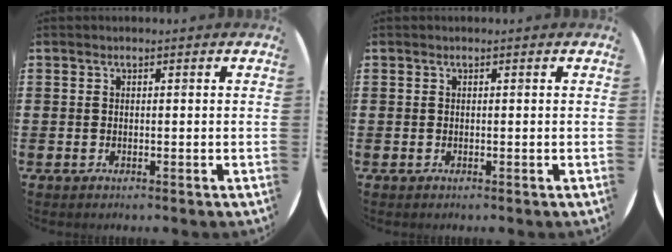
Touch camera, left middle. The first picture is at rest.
{"total": 0.0}